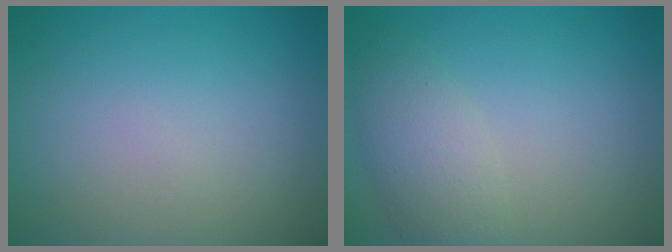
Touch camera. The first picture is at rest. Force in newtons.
{"total": 3.3, "press": 3.3, "slide": 0.2}